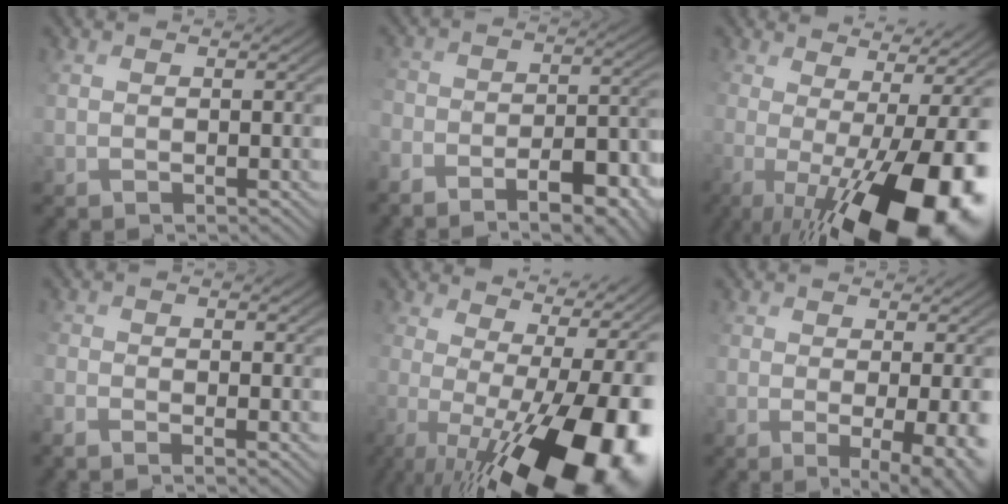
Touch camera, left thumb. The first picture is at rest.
{"total": 11.3, "force": [-7.9, 4.4, 6.7], "torque": [-0.107, -0.011, -0.123]}
{"total": 18.2, "force": [-3.8, 6.1, 16.7], "torque": [-0.212, -0.021, -0.045]}
{"total": 3.5, "force": [-2.3, 1.1, 2.5], "torque": [-0.052, -0.011, -0.041]}
{"total": 19.5, "force": [-3.8, 8.0, 17.4], "torque": [-0.217, -0.026, -0.048]}
{"total": 8.9, "force": [-2.6, 3.5, 7.7], "torque": [-0.108, -0.020, -0.015]}